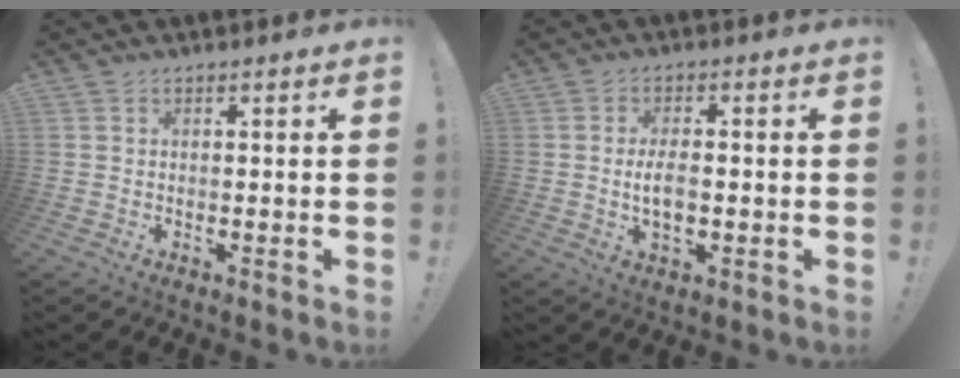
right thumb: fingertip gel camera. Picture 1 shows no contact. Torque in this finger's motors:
{"motor_torque": [-0.27, 0.05, 0.02, 0.05, 0.09]}